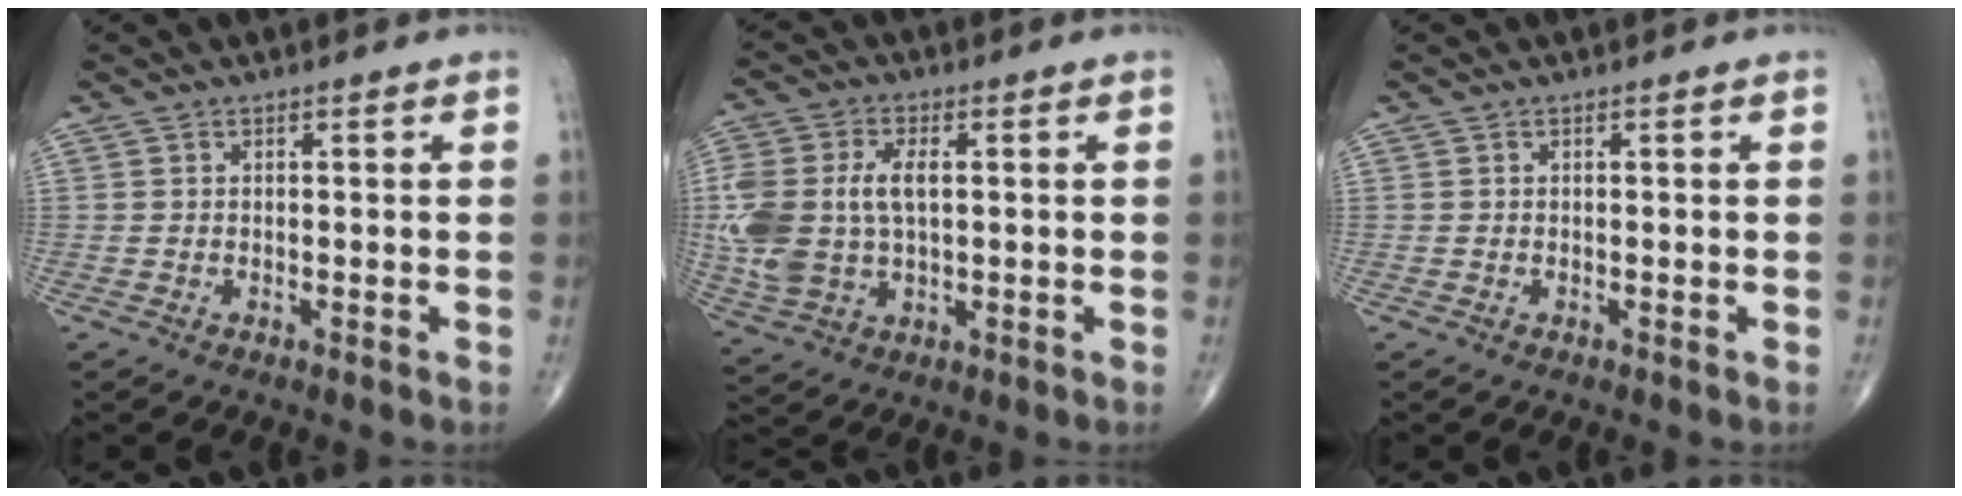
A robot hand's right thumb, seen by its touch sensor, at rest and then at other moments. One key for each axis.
{"total": 14.3, "fx": 0.9, "fy": 8.6, "fz": 11.4, "tx": -0.268, "ty": 0.006, "tz": 0.026}
{"total": 0.0}